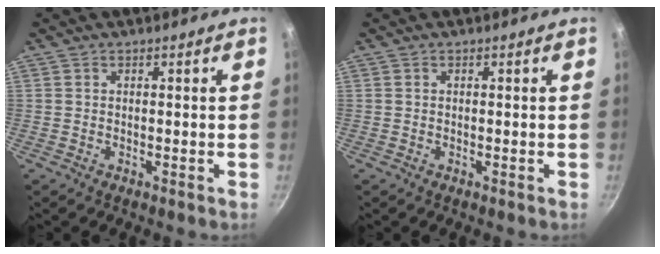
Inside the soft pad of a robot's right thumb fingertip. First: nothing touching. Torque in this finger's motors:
{"motor_torque": [0.21, 0.06, 0.25, 0.13, 0.02]}